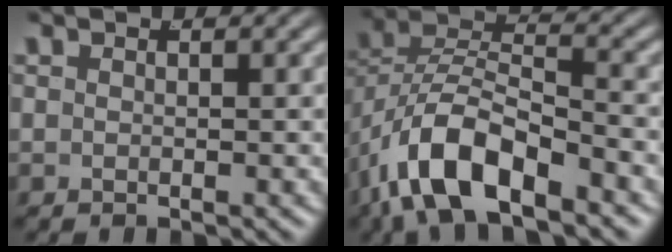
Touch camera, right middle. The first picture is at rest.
{"total": 6.9, "force": [-2.3, 4.1, 5.0], "torque": [-0.117, -0.023, -0.032]}